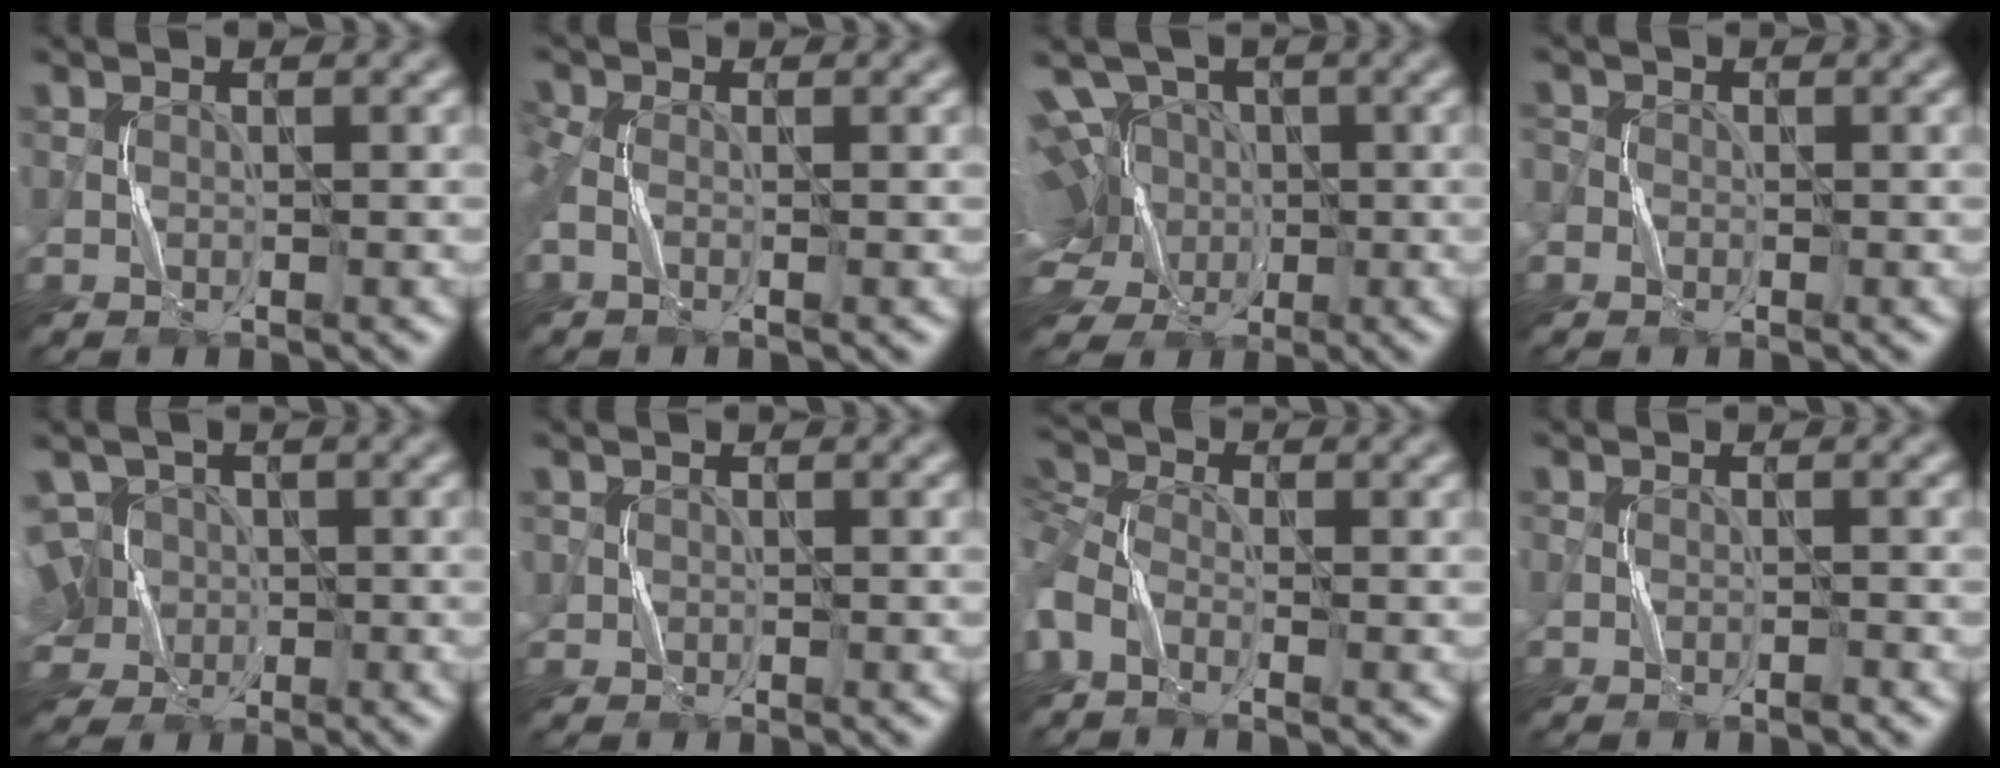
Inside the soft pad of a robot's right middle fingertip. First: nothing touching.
{"total": 3.3, "force": [-0.5, 2.0, 2.6], "torque": [-0.070, -0.001, -0.014]}
{"total": 12.3, "force": [0.0, 9.5, 7.7], "torque": [-0.135, 0.025, -0.038]}
{"total": 1.3, "force": [-0.3, 1.2, 0.3], "torque": [0.000, 0.001, -0.014]}
{"total": 9.4, "force": [0.9, 7.5, 5.5], "torque": [-0.108, 0.033, -0.031]}
{"total": 0.6, "force": [0.1, 0.6, 0.0], "torque": [0.008, -0.001, 0.000]}
{"total": 4.8, "force": [-1.0, 3.0, 3.6], "torque": [-0.099, -0.003, -0.029]}
{"total": 0.7, "force": [-0.5, 0.2, 0.5], "torque": [-0.010, 0.001, -0.009]}